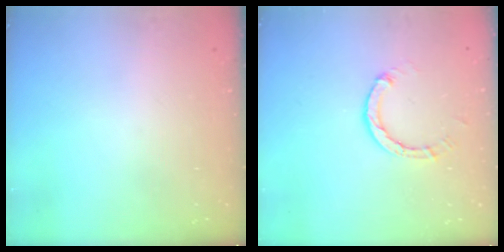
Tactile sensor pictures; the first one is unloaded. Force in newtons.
{"total": 3.0, "press": 3.0, "slide": 0.3}